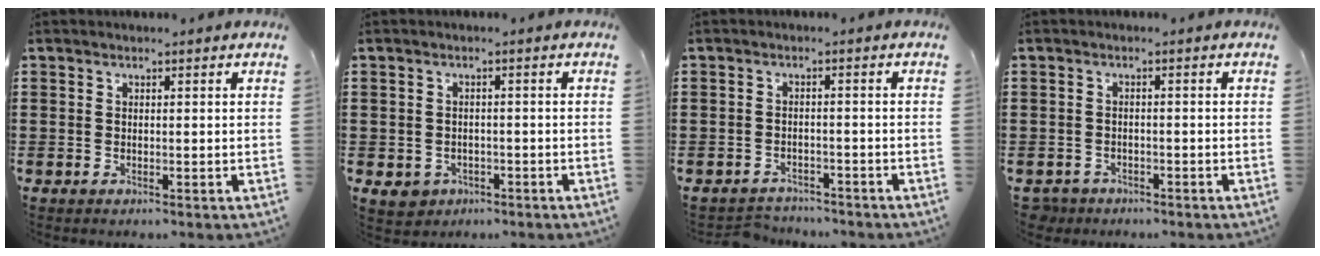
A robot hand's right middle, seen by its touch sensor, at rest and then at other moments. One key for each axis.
{"total": 2.0, "fx": -1.2, "fy": 1.5, "fz": 0.5, "tx": -0.018, "ty": 0.000, "tz": -0.027}
{"total": 2.2, "fx": -2.2, "fy": 0.3, "fz": -0.3, "tx": -0.003, "ty": -0.002, "tz": -0.049}
{"total": 1.7, "fx": -1.7, "fy": 0.4, "fz": -0.1, "tx": -0.005, "ty": -0.001, "tz": -0.039}